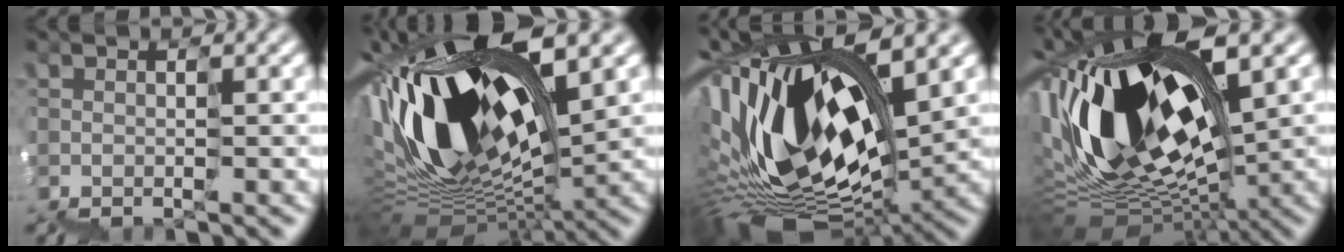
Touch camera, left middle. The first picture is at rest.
{"total": 16.2, "force": [4.0, 6.8, 14.1], "torque": [-0.291, 0.028, 0.069]}
{"total": 15.5, "force": [1.9, 7.2, 13.6], "torque": [-0.277, 0.003, 0.034]}
{"total": 15.6, "force": [2.3, 6.9, 13.8], "torque": [-0.288, 0.032, 0.041]}